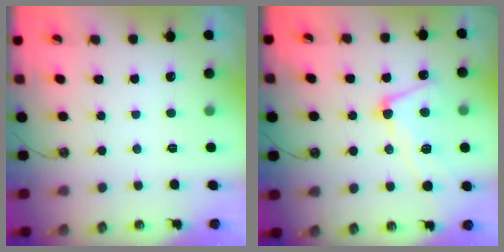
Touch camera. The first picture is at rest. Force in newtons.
{"total": 5.7, "press": 5.6, "slide": 1.4}